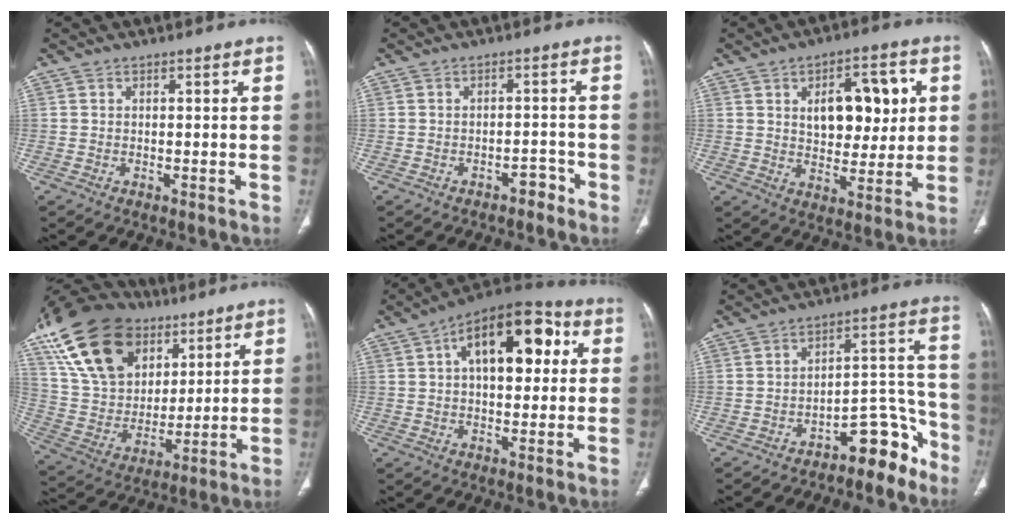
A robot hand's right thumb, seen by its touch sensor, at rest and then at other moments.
{"total": 2.6, "force": [-2.0, 1.3, 1.0], "torque": [-0.007, 0.021, -0.027]}
{"total": 13.4, "force": [3.3, 7.6, 10.5], "torque": [-0.104, -0.001, 0.053]}
{"total": 25.1, "force": [12.7, 16.5, 13.9], "torque": [-0.248, -0.009, 0.231]}
{"total": 18.1, "force": [4.7, 9.6, 14.5], "torque": [-0.176, 0.024, 0.060]}
{"total": 9.7, "force": [-7.3, 4.2, 4.8], "torque": [-0.025, 0.109, -0.112]}